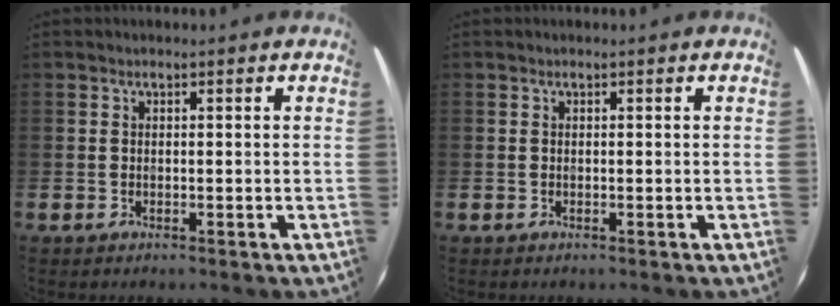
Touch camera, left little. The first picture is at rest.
{"total": 0.0}